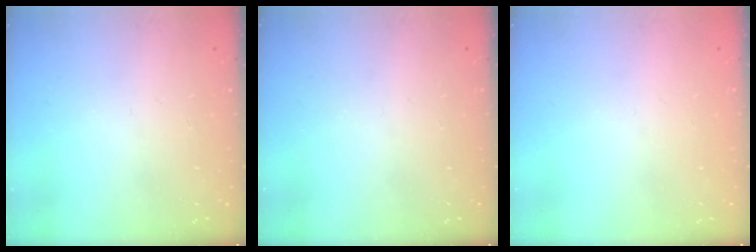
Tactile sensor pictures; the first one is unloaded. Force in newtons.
{"total": 0.0}
{"total": 0.0}